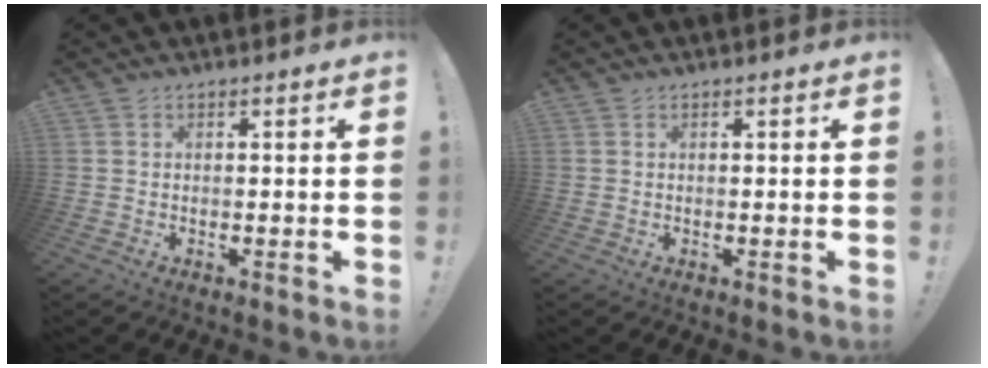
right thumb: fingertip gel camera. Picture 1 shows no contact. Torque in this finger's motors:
{"motor_torque": [-0.28, 0.69, 0.41, 0.29, 0.04]}